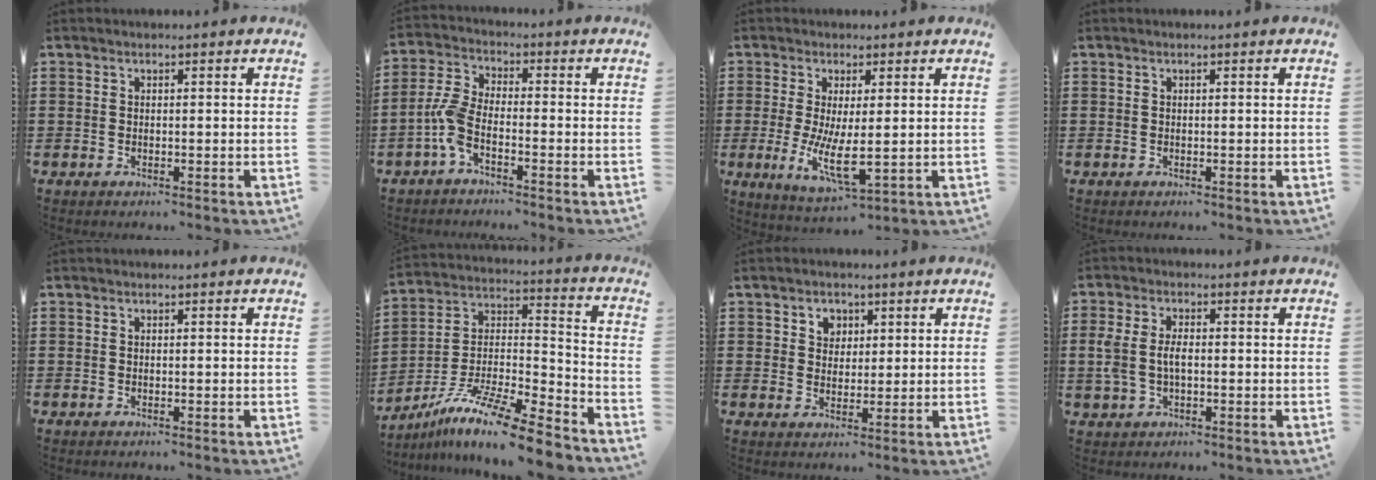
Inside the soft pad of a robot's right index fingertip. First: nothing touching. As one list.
[{"total": 5.2, "force": [-2.5, 1.9, 4.2], "torque": [-0.117, -0.007, -0.055]}, {"total": 7.9, "force": [-0.6, 2.7, 7.4], "torque": [-0.129, -0.016, -0.008]}, {"total": 0.0}, {"total": 0.0}, {"total": 12.7, "force": [-10.3, 1.0, 7.4], "torque": [-0.128, 0.014, -0.194]}, {"total": 2.9, "force": [1.4, 2.4, 0.7], "torque": [-0.025, 0.011, 0.023]}, {"total": 4.4, "force": [-0.2, 2.5, 3.6], "torque": [-0.094, -0.001, -0.012]}]